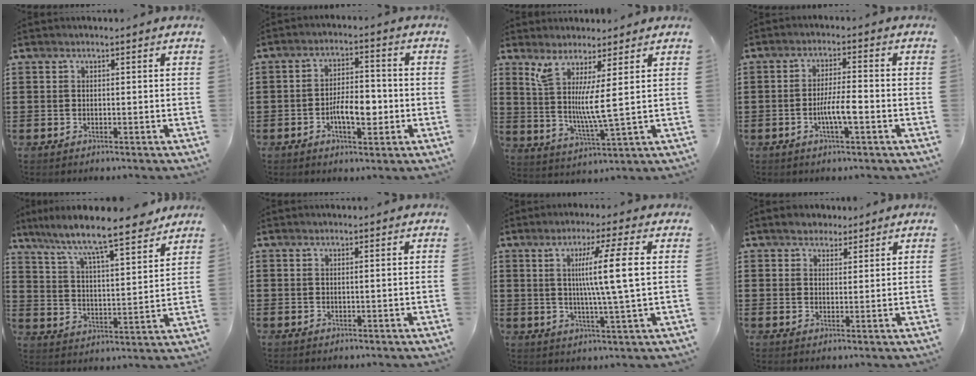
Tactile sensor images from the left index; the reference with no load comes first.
{"total": 6.3, "force": [-1.8, 3.0, 5.3], "torque": [-0.090, 0.004, -0.034]}
{"total": 7.3, "force": [3.3, -0.7, 6.4], "torque": [-0.126, -0.022, 0.054]}
{"total": 4.9, "force": [-1.6, 0.9, 4.5], "torque": [-0.091, 0.000, -0.034]}
{"total": 8.0, "force": [7.2, 0.2, 3.4], "torque": [-0.089, -0.051, 0.115]}
{"total": 0.6, "force": [0.2, -0.2, 0.5], "torque": [-0.010, -0.004, 0.004]}
{"total": 9.4, "force": [1.8, -0.4, 9.2], "torque": [-0.166, 0.000, 0.019]}
{"total": 2.6, "force": [2.2, 1.4, 0.0], "torque": [-0.009, 0.010, 0.041]}